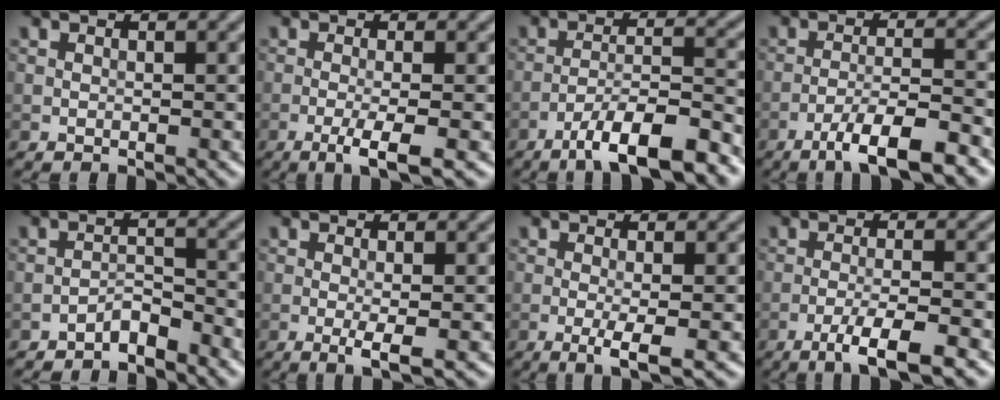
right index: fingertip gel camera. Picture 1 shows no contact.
{"total": 3.2, "force": [-1.3, 0.5, 2.9], "torque": [-0.049, 0.002, -0.029]}
{"total": 8.9, "force": [-6.4, 1.8, 5.8], "torque": [-0.092, 0.009, -0.107]}
{"total": 6.1, "force": [-4.2, 1.0, 4.3], "torque": [-0.070, 0.003, -0.074]}
{"total": 2.1, "force": [-1.9, 0.5, 0.7], "torque": [-0.011, 0.011, -0.037]}
{"total": 2.1, "force": [-0.5, 0.2, 2.1], "torque": [-0.039, -0.006, -0.009]}
{"total": 2.7, "force": [-0.8, 0.3, 2.5], "torque": [-0.048, -0.004, -0.016]}
{"total": 4.2, "force": [-2.6, 0.5, 3.2], "torque": [-0.056, 0.002, -0.053]}